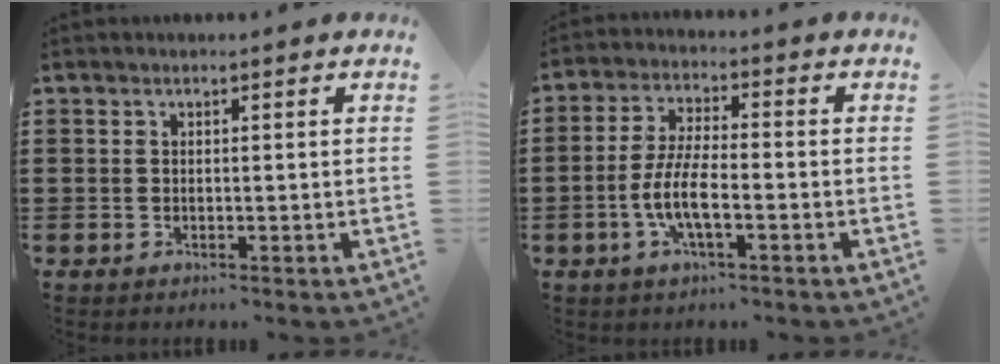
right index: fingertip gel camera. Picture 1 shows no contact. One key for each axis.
{"total": 6.9, "fx": -2.3, "fy": 1.9, "fz": 6.2, "tx": -0.144, "ty": -0.014, "tz": -0.051}